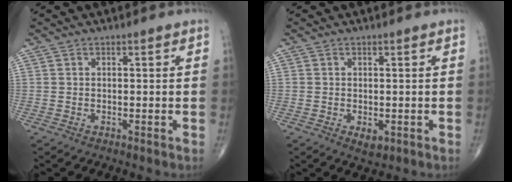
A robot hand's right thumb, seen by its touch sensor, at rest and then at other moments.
{"total": 2.4, "force": [-0.7, 1.5, 1.7], "torque": [-0.021, -0.003, -0.004]}